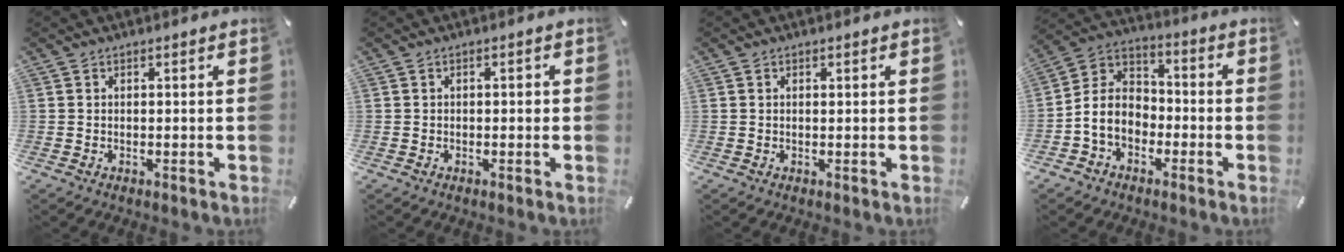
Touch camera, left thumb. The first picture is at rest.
{"total": 1.1, "force": [-0.2, 0.7, 0.8], "torque": [-0.015, 0.005, -0.007]}
{"total": 0.5, "force": [0.2, 0.3, 0.4], "torque": [-0.007, 0.002, 0.003]}
{"total": 7.7, "force": [-2.7, 6.3, 3.5], "torque": [-0.102, 0.009, -0.059]}